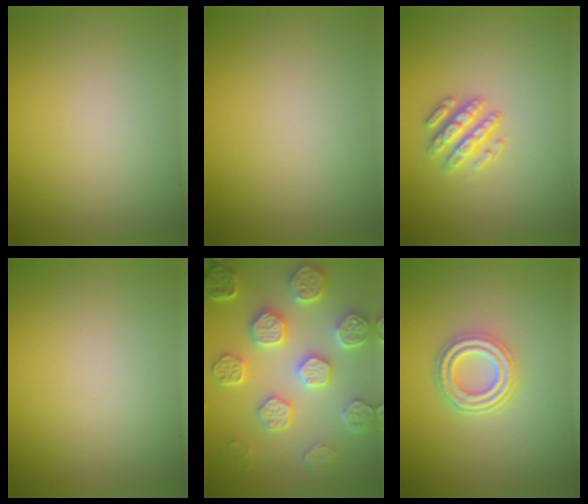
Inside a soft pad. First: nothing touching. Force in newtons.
{"total": 0.0}
{"total": 2.7, "press": 2.5, "slide": 1.0}
{"total": 0.0}
{"total": 7.1, "press": 6.0, "slide": 3.8}
{"total": 4.2, "press": 3.3, "slide": 2.7}